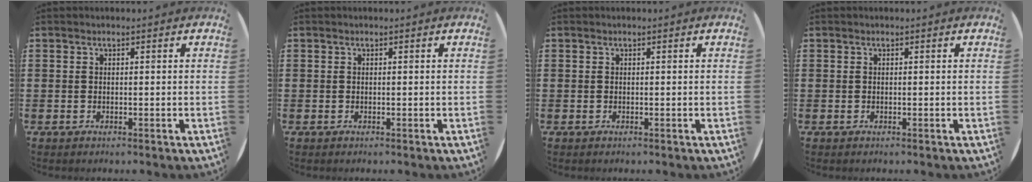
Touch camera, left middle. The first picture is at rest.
{"total": 0.0}
{"total": 0.0}
{"total": 0.0}